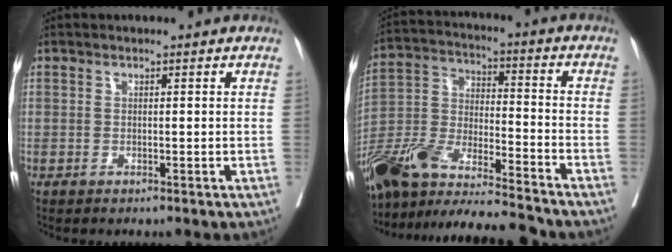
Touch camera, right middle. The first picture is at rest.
{"total": 22.1, "force": [-19.3, 1.4, 10.6], "torque": [-0.243, -0.027, -0.344]}